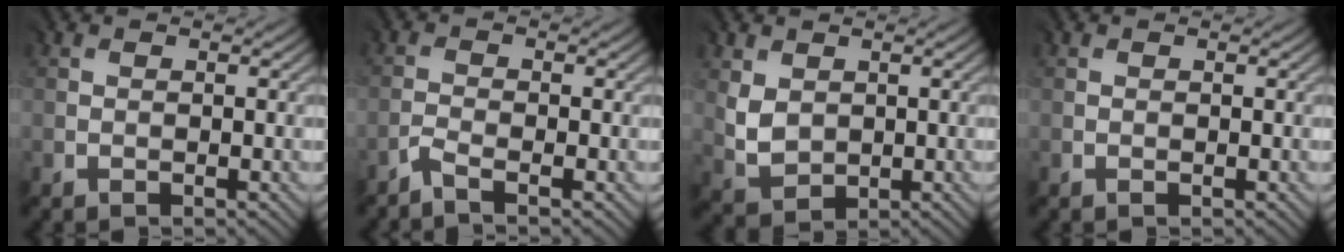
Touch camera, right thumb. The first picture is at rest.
{"total": 1.8, "force": [-1.7, -0.4, 0.3], "torque": [-0.011, -0.005, -0.044]}
{"total": 3.9, "force": [1.3, 3.1, 2.0], "torque": [-0.055, -0.008, 0.033]}
{"total": 0.0}